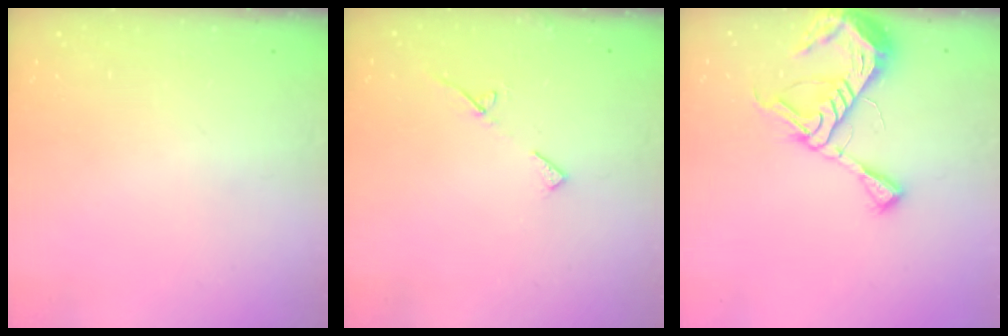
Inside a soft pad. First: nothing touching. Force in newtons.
{"total": 4.8, "press": 4.8, "slide": 0.5}
{"total": 10.5, "press": 10.4, "slide": 1.1}